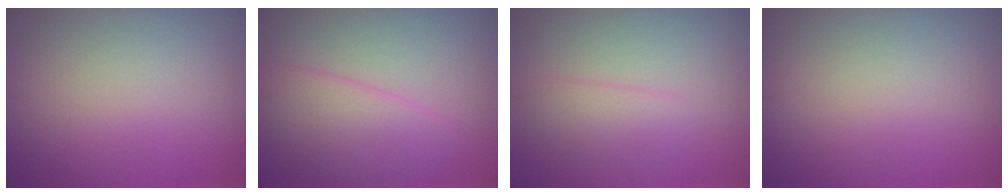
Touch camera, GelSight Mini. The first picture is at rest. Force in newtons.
{"total": 3.3, "press": 3.3, "slide": 0.2}
{"total": 1.8, "press": 1.8, "slide": 0.0}
{"total": 0.0}